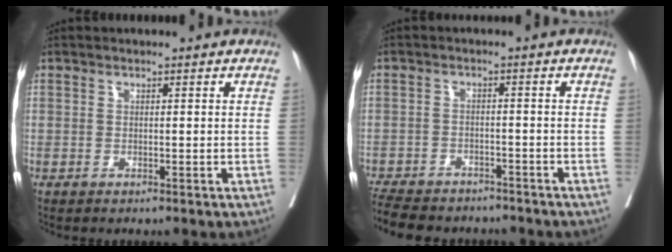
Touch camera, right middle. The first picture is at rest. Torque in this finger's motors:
{"motor_torque": [0.97, -1.16, 0.20, 0.10]}